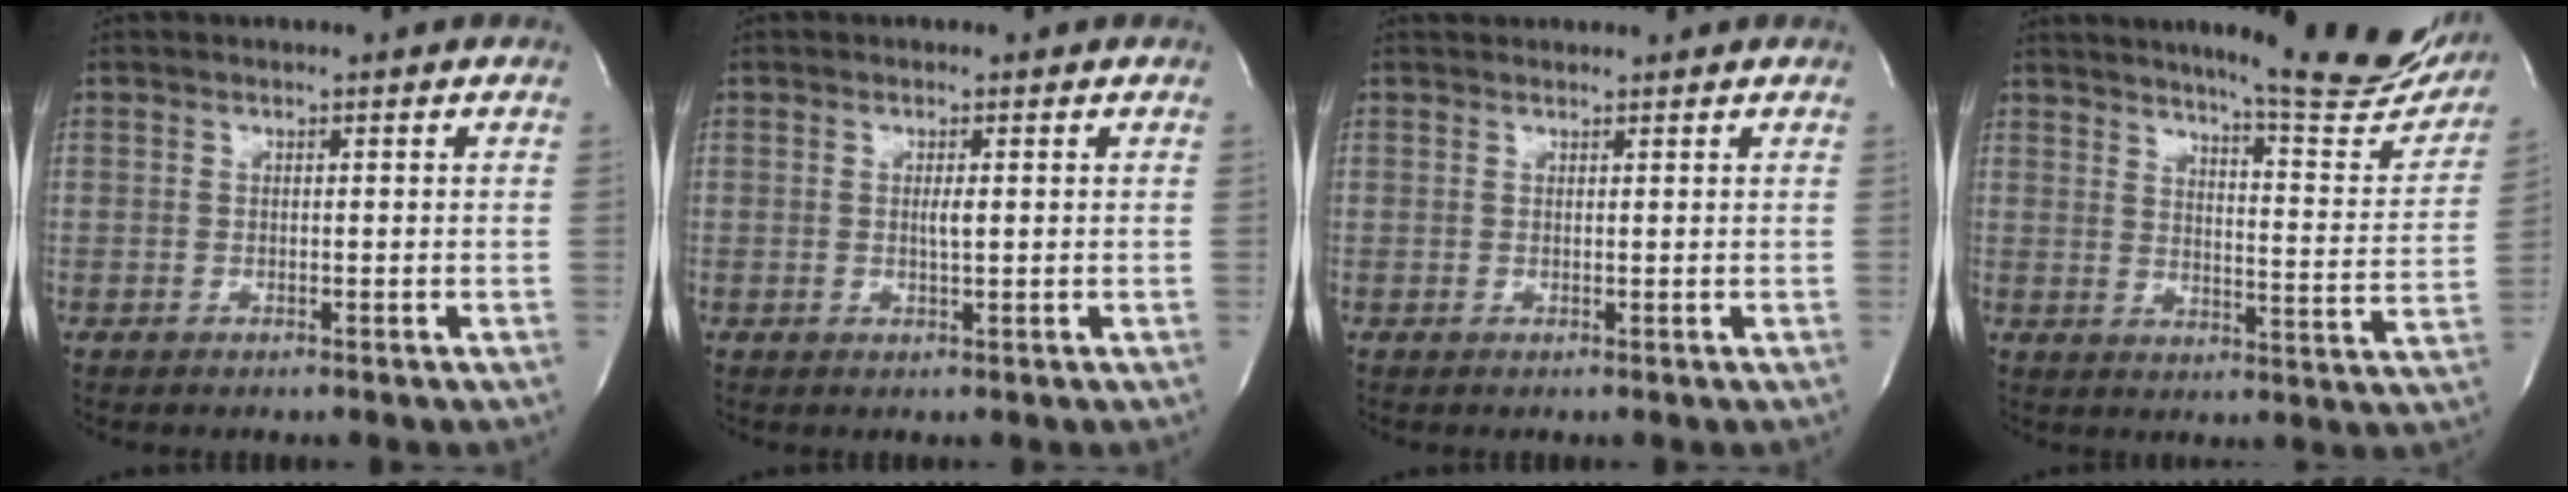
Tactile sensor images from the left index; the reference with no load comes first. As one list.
[{"total": 1.3, "force": [0.1, 0.1, 1.3], "torque": [-0.028, -0.003, 0.001]}, {"total": 2.5, "force": [2.4, 0.5, 0.2], "torque": [-0.005, 0.024, 0.034]}, {"total": 20.2, "force": [17.6, 2.0, 9.6], "torque": [-0.125, -0.066, 0.210]}]